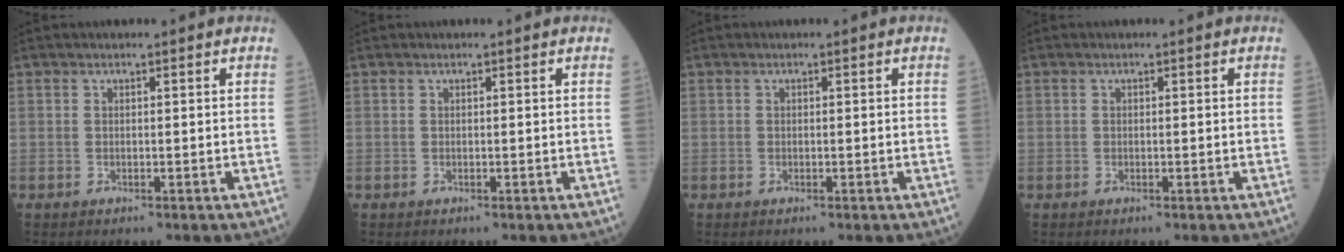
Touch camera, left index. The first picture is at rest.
{"total": 0.0}
{"total": 0.0}
{"total": 0.0}